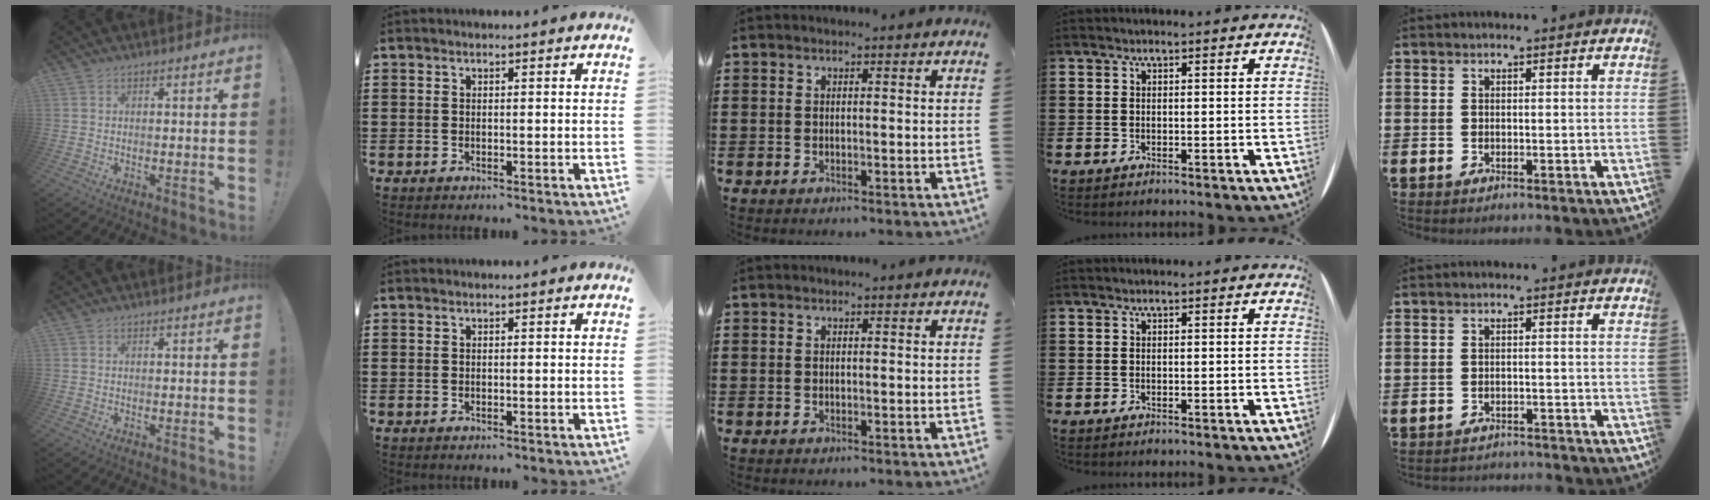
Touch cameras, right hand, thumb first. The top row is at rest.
{"little": {"total": 1.3, "force": [-1.2, 0.0, 0.0], "torque": [-0.004, 0.004, -0.027]}}